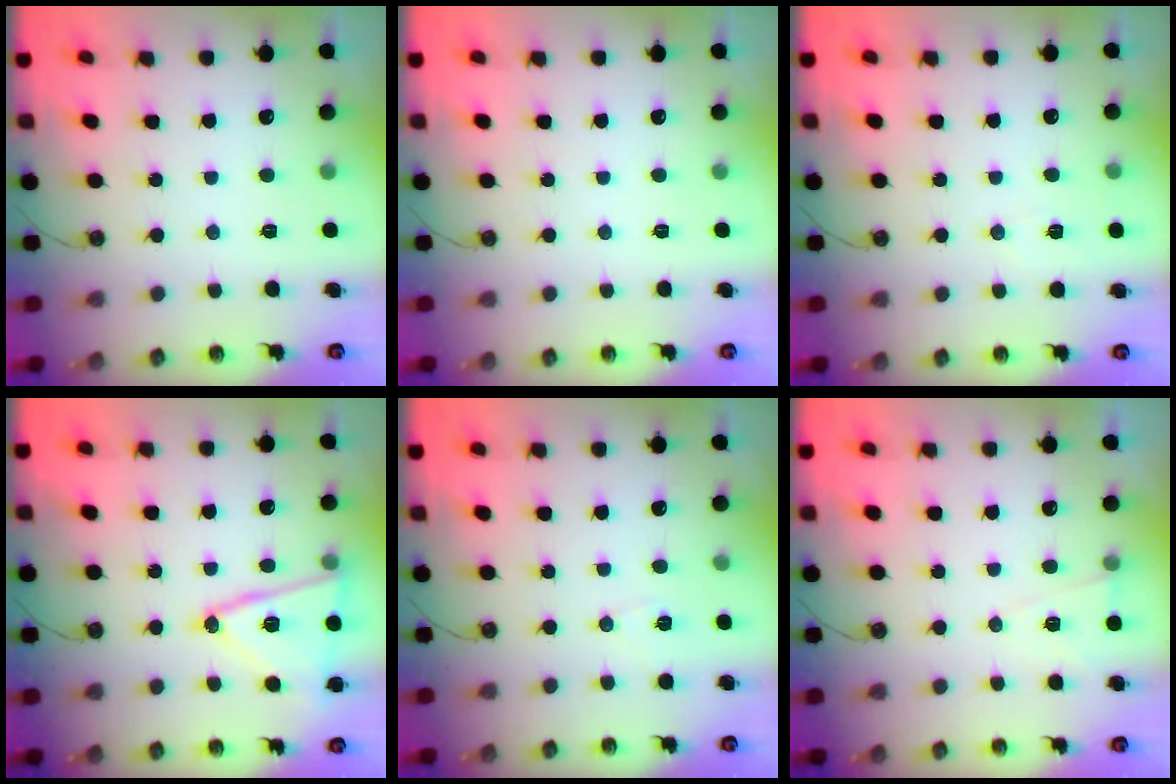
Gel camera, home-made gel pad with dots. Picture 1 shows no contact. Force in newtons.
{"total": 0.0}
{"total": 5.7, "press": 4.7, "slide": 3.2}
{"total": 15.5, "press": 15.3, "slide": 2.7}
{"total": 6.9, "press": 6.6, "slide": 1.9}
{"total": 6.7, "press": 5.1, "slide": 4.3}